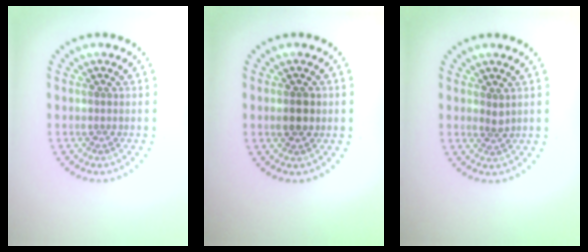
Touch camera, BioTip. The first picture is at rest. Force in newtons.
{"total": 2.2, "press": 2.2, "slide": 0.1}
{"total": 1.1, "press": 0.8, "slide": 0.7}